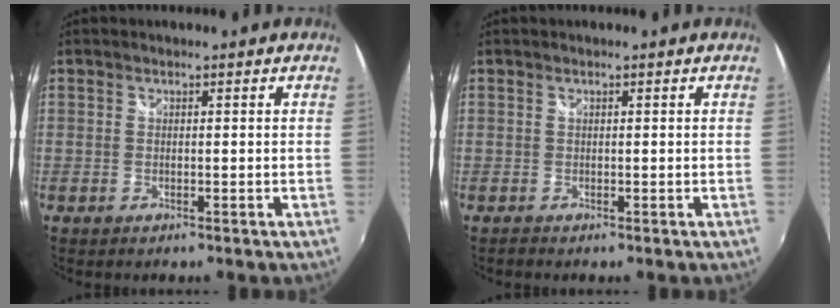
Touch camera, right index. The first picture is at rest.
{"total": 0.0}